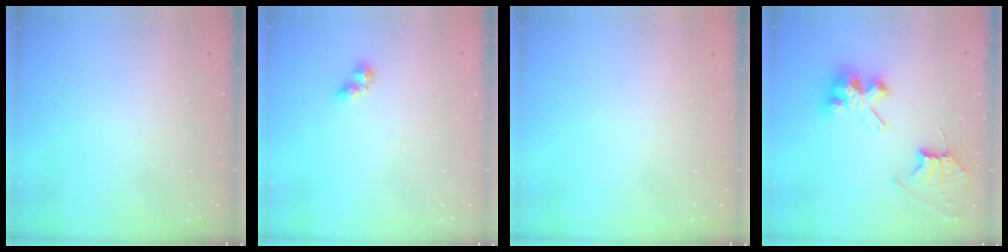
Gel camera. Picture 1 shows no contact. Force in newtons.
{"total": 4.9, "press": 4.8, "slide": 0.6}
{"total": 0.0}
{"total": 8.4, "press": 8.3, "slide": 0.7}